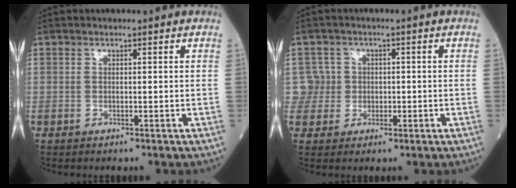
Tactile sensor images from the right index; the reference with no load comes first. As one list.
[{"total": 4.0, "force": [0.3, 4.0, -0.5], "torque": [0.026, 0.013, 0.005]}]